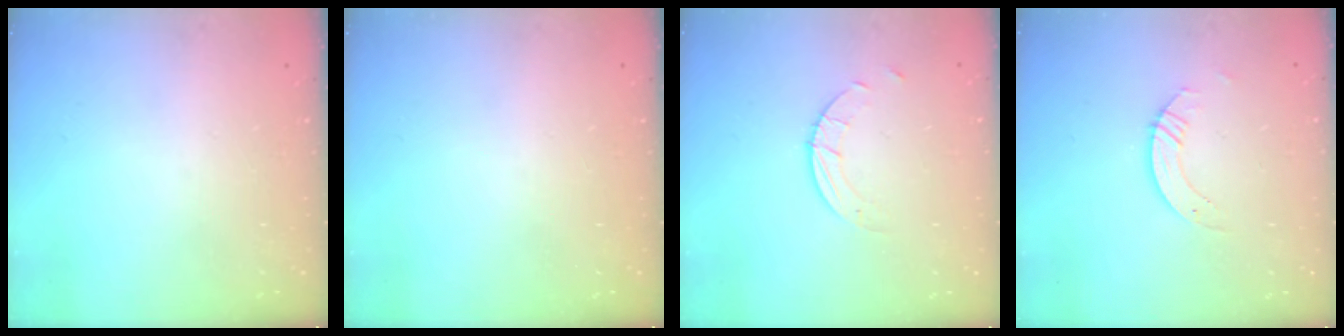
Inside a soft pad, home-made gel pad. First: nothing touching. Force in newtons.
{"total": 0.0}
{"total": 2.6, "press": 2.6, "slide": 0.2}
{"total": 3.6, "press": 3.6, "slide": 0.3}